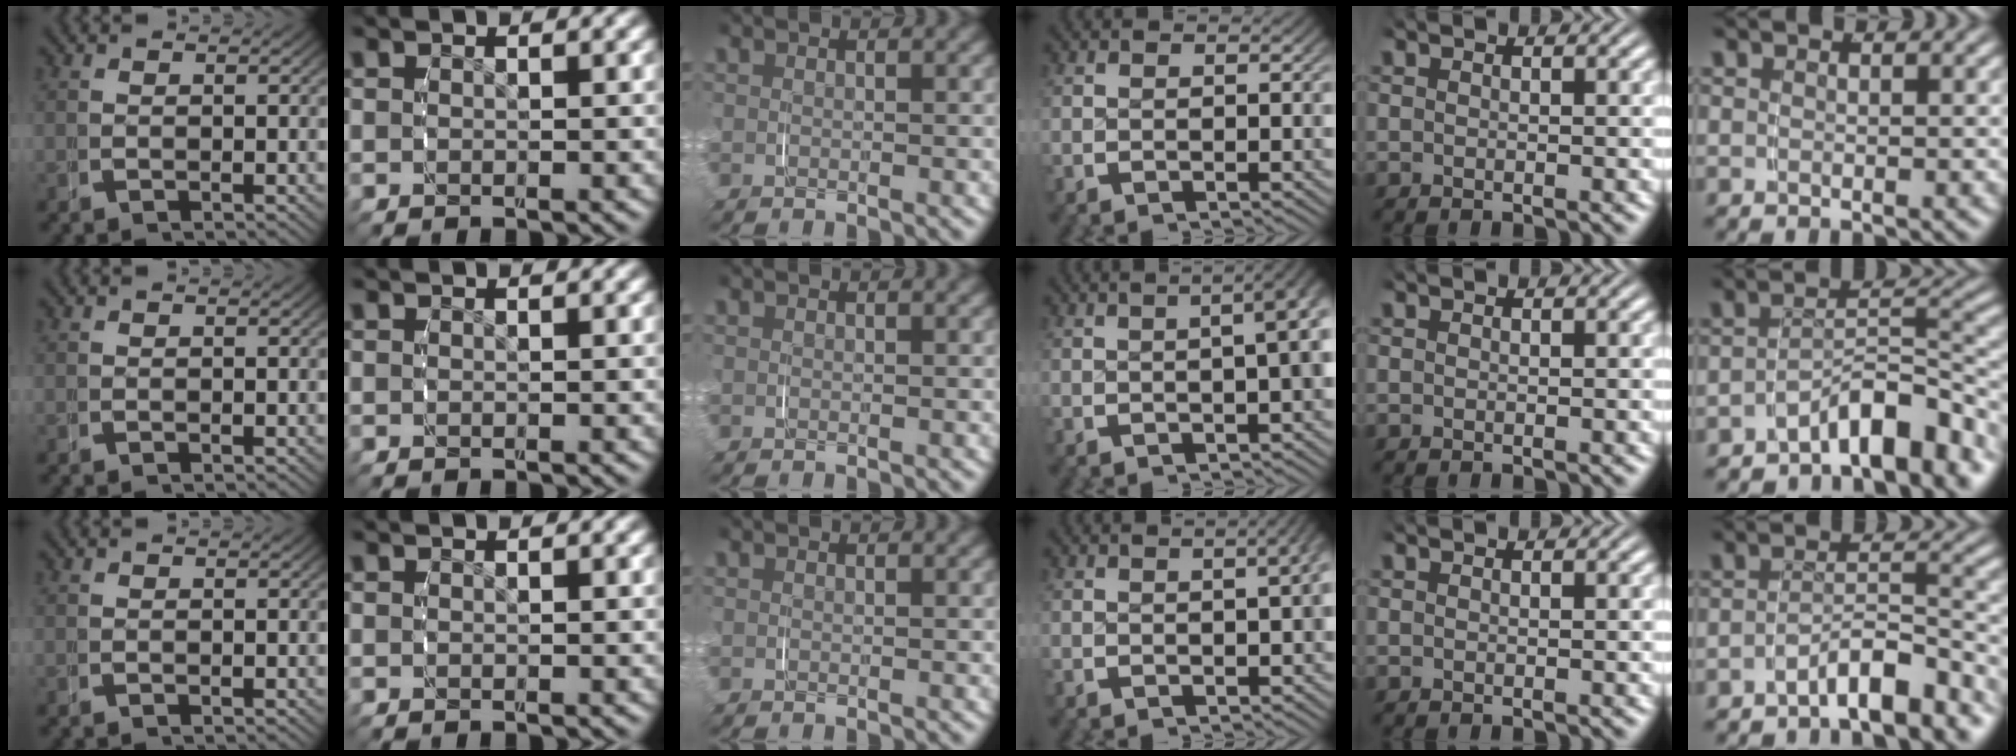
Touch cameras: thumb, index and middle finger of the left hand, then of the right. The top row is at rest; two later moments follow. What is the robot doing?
{"motion": "grasp_and_lifting", "object": "string"}